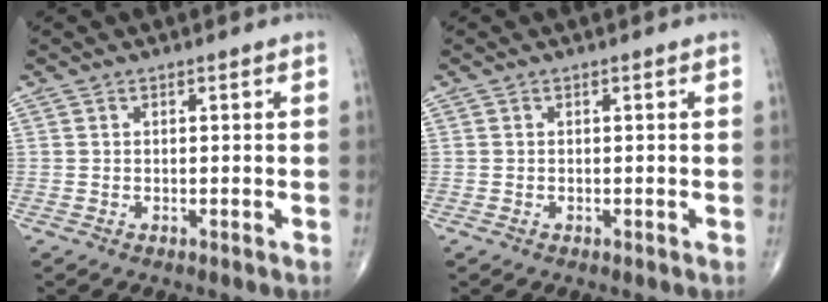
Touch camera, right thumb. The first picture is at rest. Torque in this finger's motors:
{"motor_torque": [0.28, 0.85, -0.08, -0.01, 0.01]}